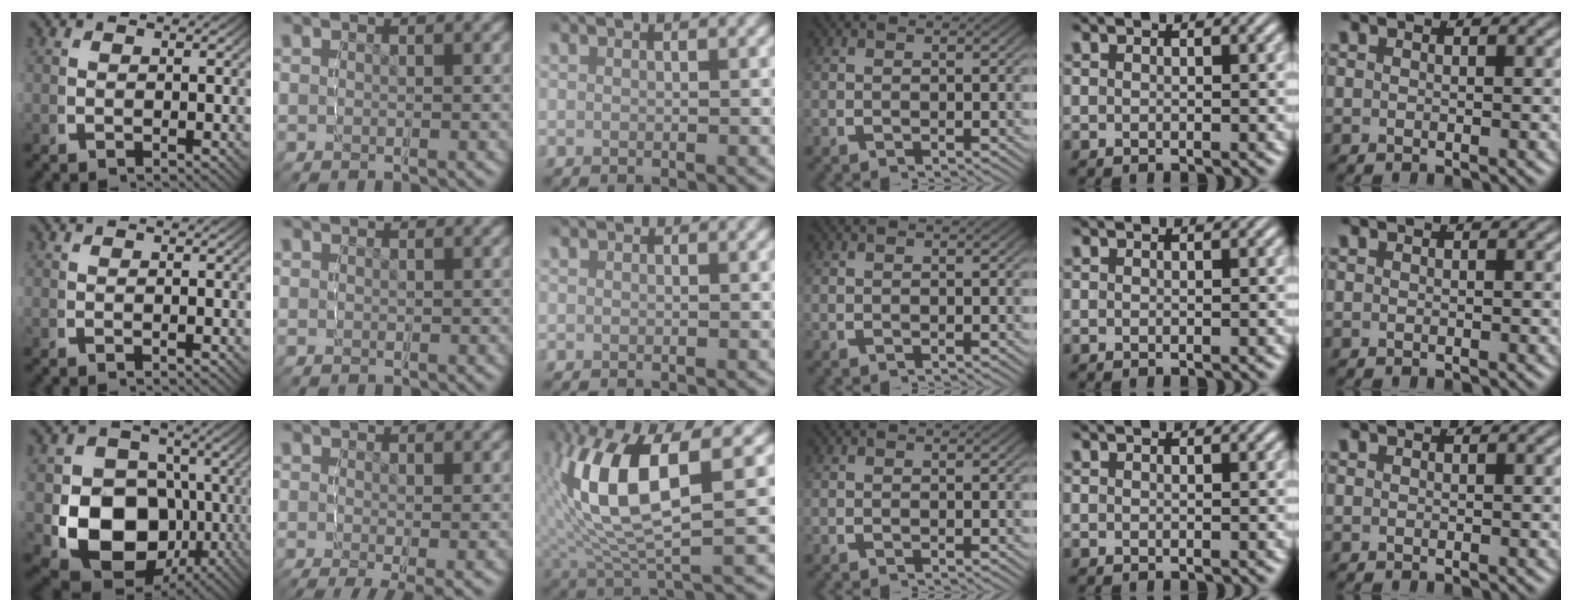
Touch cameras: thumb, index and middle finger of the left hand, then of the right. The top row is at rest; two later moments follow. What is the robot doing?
{"motion": "grasp_and_lifting", "object": "sponge"}